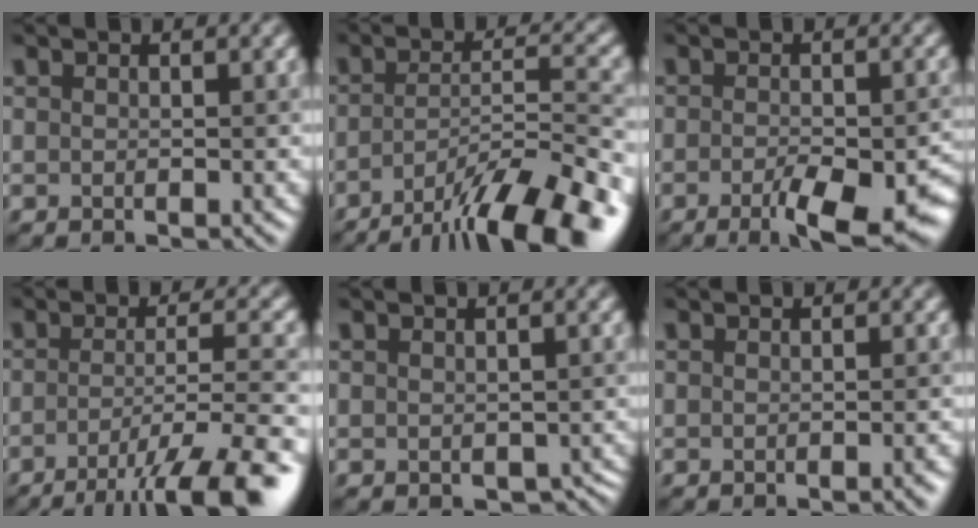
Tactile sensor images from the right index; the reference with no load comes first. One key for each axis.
{"total": 11.8, "fx": -7.9, "fy": 2.4, "fz": 8.5, "tx": -0.133, "ty": 0.008, "tz": -0.130}
{"total": 8.3, "fx": -3.9, "fy": 2.6, "fz": 6.8, "tx": -0.099, "ty": -0.015, "tz": -0.049}
{"total": 10.8, "fx": -6.4, "fy": 2.2, "fz": 8.5, "tx": -0.123, "ty": 0.000, "tz": -0.095}
{"total": 2.1, "fx": -0.8, "fy": 1.6, "fz": 1.2, "tx": -0.016, "ty": -0.015, "tz": -0.003}
{"total": 1.3, "fx": -0.6, "fy": 0.3, "fz": 1.2, "tx": -0.010, "ty": 0.001, "tz": -0.009}